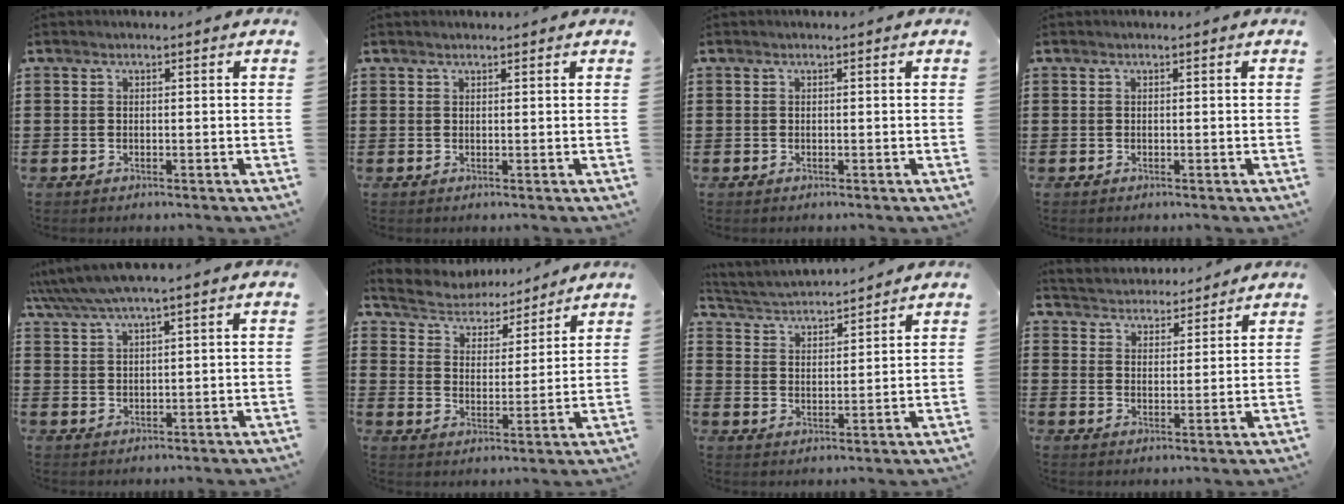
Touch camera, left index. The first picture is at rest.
{"total": 0.5, "force": [0.5, 0.2, 0.1], "torque": [-0.003, 0.001, 0.011]}
{"total": 0.0}
{"total": 0.0}
{"total": 4.0, "force": [3.1, 0.1, 2.6], "torque": [-0.059, -0.005, 0.053]}
{"total": 4.7, "force": [4.6, 0.9, 0.2], "torque": [-0.031, -0.033, 0.076]}
{"total": 3.6, "force": [3.6, 0.2, 0.2], "torque": [-0.023, -0.020, 0.060]}
{"total": 3.8, "force": [3.7, 0.6, -0.7], "torque": [-0.005, -0.021, 0.064]}